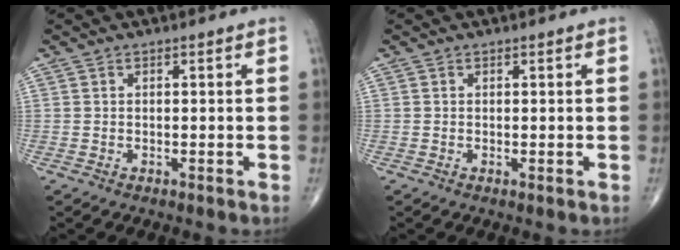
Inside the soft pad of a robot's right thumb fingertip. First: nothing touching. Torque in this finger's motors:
{"motor_torque": [0.41, 0.10, -0.31, -0.24, 0.08]}